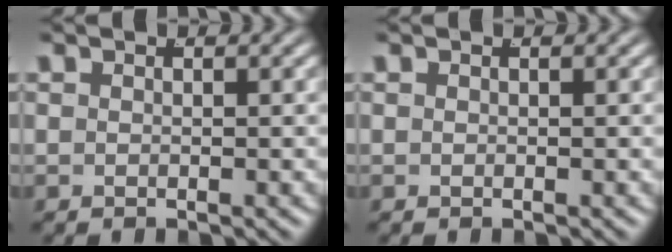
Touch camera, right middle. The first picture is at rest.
{"total": 0.0}